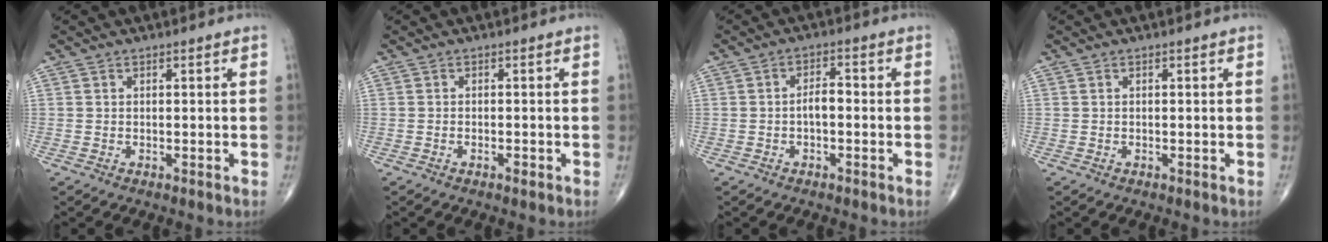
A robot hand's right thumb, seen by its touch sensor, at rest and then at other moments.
{"total": 0.9, "force": [-0.5, 0.3, 0.7], "torque": [-0.014, 0.000, -0.009]}
{"total": 2.9, "force": [-0.6, 1.4, 2.4], "torque": [-0.036, 0.015, -0.014]}
{"total": 0.0}